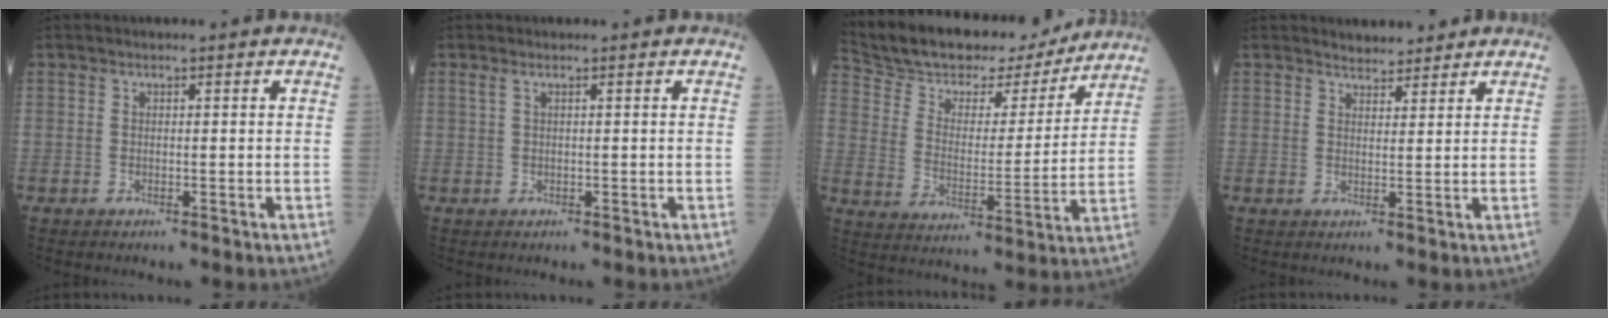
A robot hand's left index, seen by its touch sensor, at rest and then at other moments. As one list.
[{"total": 0.7, "force": [0.4, -0.1, 0.6], "torque": [-0.023, 0.009, 0.013]}, {"total": 20.4, "force": [18.3, 5.6, 7.1], "torque": [-0.135, 0.013, 0.287]}, {"total": 3.2, "force": [3.0, 1.0, 0.6], "torque": [-0.009, 0.009, 0.047]}]